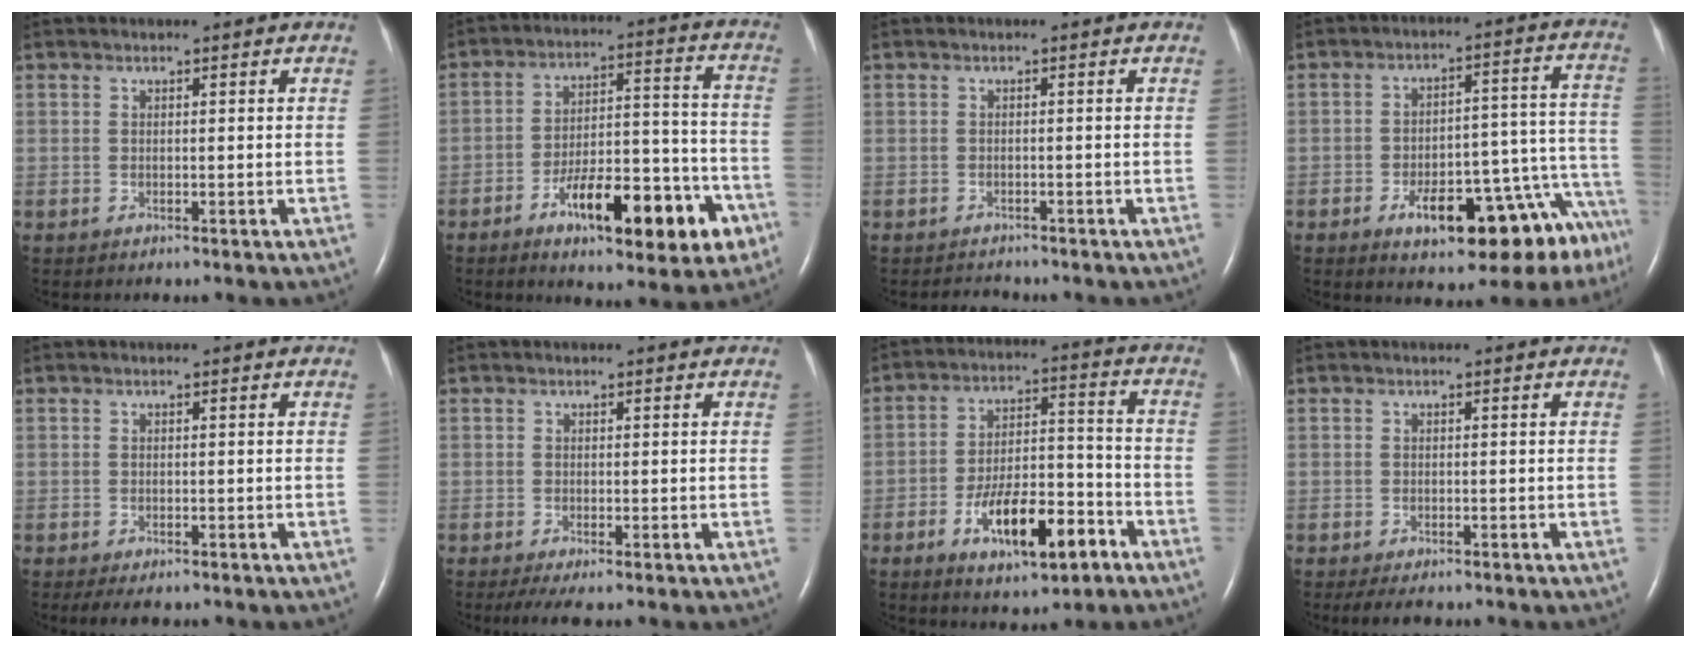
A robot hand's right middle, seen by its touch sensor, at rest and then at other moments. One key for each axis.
{"total": 16.5, "fx": -8.2, "fy": 5.1, "fz": 13.4, "tx": -0.182, "ty": 0.024, "tz": -0.114}
{"total": 1.5, "fx": -1.4, "fy": 0.4, "fz": -0.1, "tx": -0.003, "ty": -0.006, "tz": -0.019}
{"total": 17.4, "fx": -10.9, "fy": 4.5, "fz": 12.8, "tx": -0.088, "ty": 0.054, "tz": -0.146}
{"total": 2.7, "fx": -2.0, "fy": 1.0, "fz": 1.6, "tx": -0.027, "ty": -0.007, "tz": -0.026}
{"total": 2.6, "fx": -1.6, "fy": 0.3, "fz": 2.0, "tx": -0.039, "ty": -0.011, "tz": -0.029}
{"total": 12.6, "fx": -6.3, "fy": 4.2, "fz": 10.0, "tx": -0.173, "ty": 0.013, "tz": -0.096}
{"total": 3.2, "fx": -2.5, "fy": 1.0, "fz": 1.8, "tx": -0.030, "ty": -0.009, "tz": -0.032}